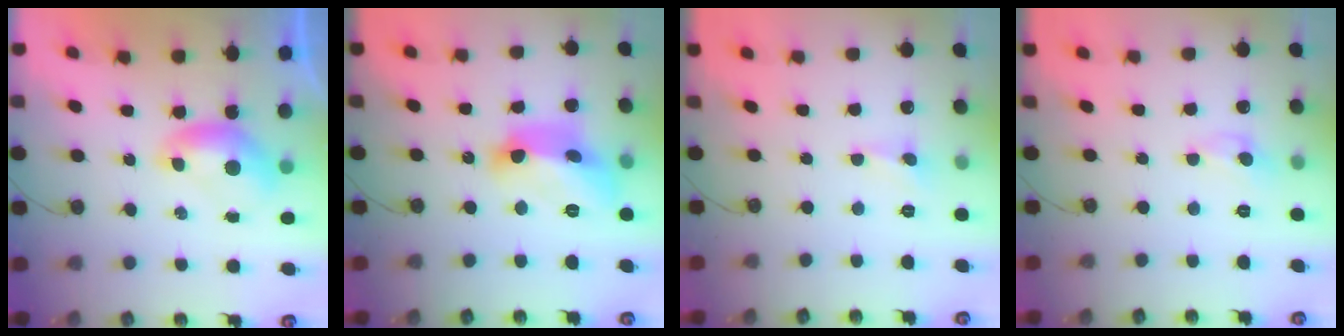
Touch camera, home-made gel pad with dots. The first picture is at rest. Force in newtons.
{"total": 14.0, "press": 13.9, "slide": 0.9}
{"total": 0.9, "press": 0.9, "slide": 0.2}
{"total": 0.0}